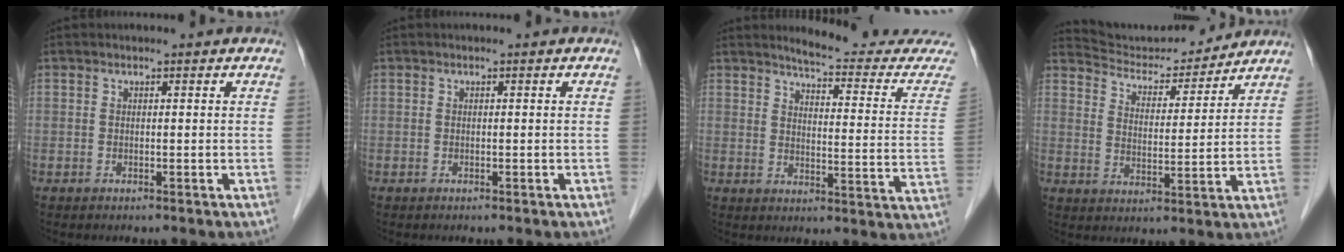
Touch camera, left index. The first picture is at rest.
{"total": 0.0}
{"total": 16.7, "force": [16.2, 0.4, 3.9], "torque": [-0.042, -0.104, 0.177]}
{"total": 11.4, "force": [11.2, 1.7, 1.2], "torque": [-0.022, 0.003, 0.179]}